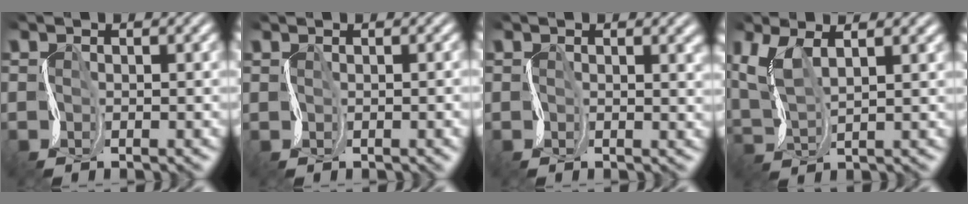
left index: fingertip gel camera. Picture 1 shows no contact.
{"total": 0.9, "force": [0.4, 0.4, 0.7], "torque": [0.003, 0.002, 0.010]}
{"total": 2.3, "force": [0.8, 1.2, 1.8], "torque": [-0.005, 0.004, 0.008]}
{"total": 4.3, "force": [2.8, 1.6, 2.9], "torque": [-0.082, 0.007, 0.056]}